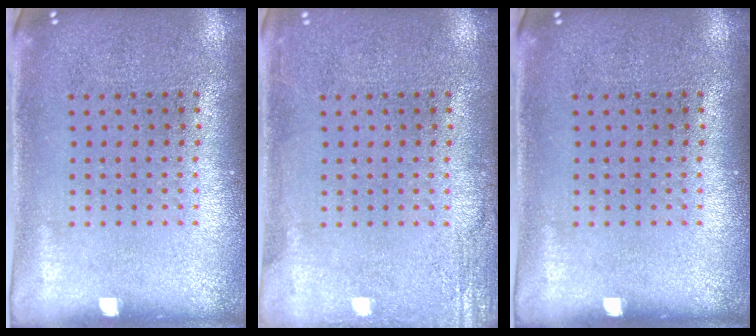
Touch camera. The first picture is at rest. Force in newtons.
{"total": 2.2, "press": 2.2, "slide": 0.4}
{"total": 0.0}